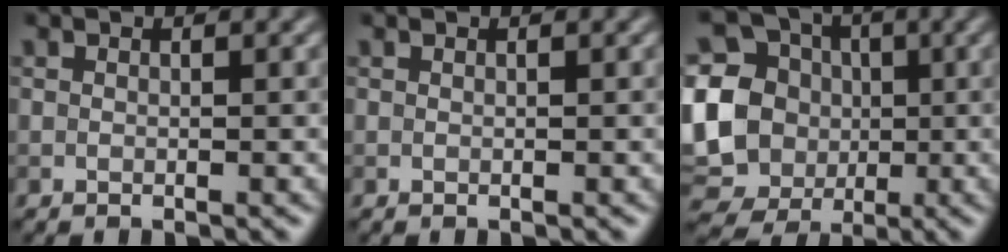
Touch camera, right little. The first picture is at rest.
{"total": 0.0}
{"total": 18.5, "force": [-0.3, 17.2, 6.9], "torque": [-0.189, 0.009, -0.034]}